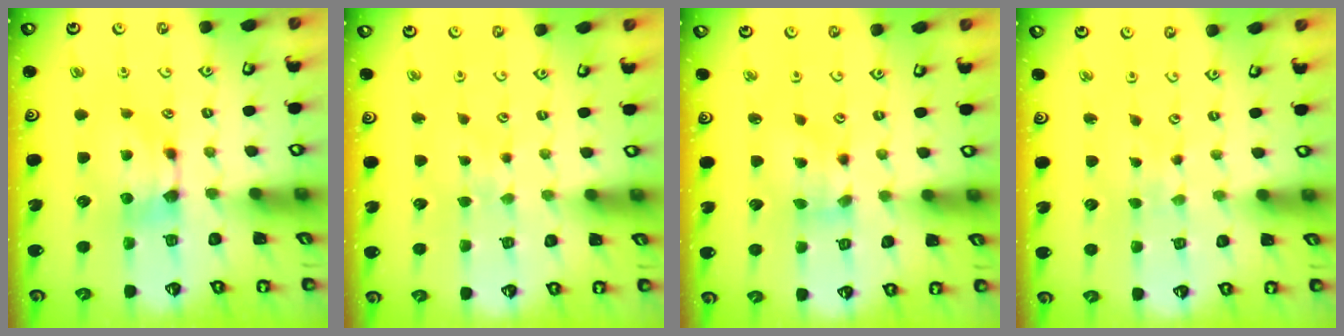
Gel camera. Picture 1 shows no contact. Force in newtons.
{"total": 4.5, "press": 4.5, "slide": 0.2}
{"total": 1.5, "press": 0.6, "slide": 1.4}
{"total": 5.7, "press": 5.7, "slide": 0.2}